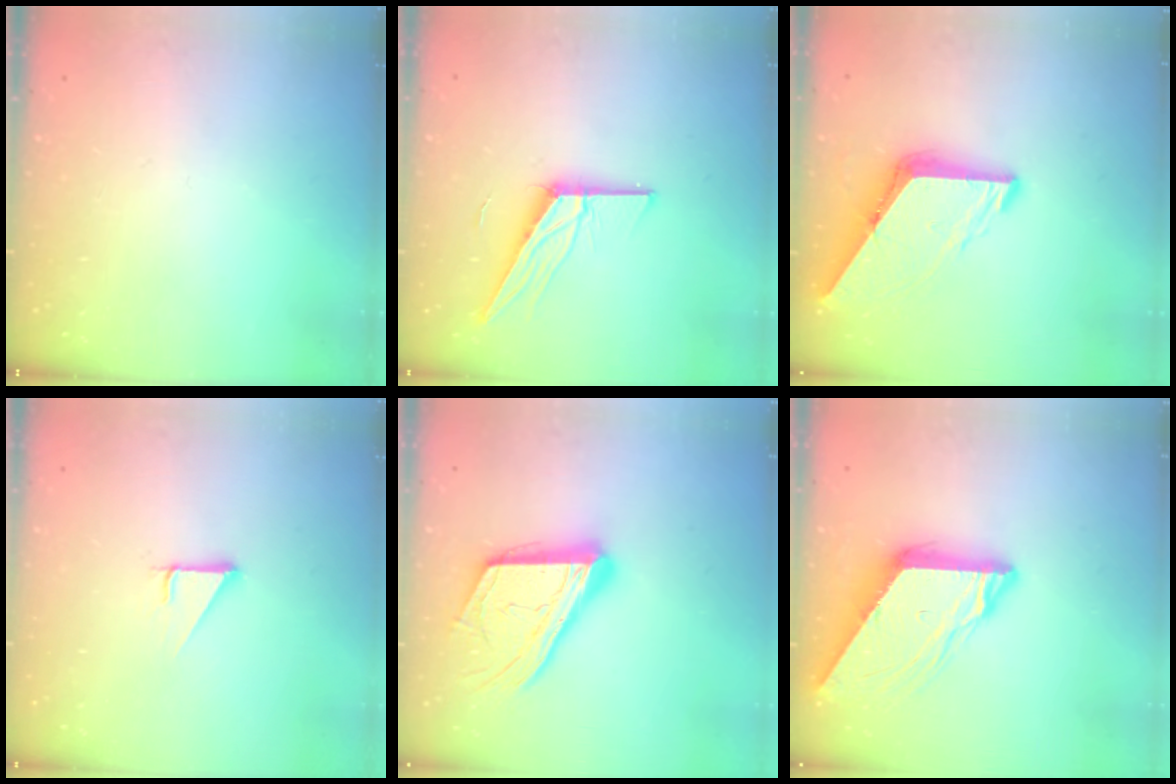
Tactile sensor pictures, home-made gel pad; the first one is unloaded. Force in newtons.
{"total": 12.7, "press": 12.6, "slide": 1.2}
{"total": 9.5, "press": 9.5, "slide": 1.1}
{"total": 2.9, "press": 2.9, "slide": 0.1}
{"total": 21.0, "press": 20.8, "slide": 2.7}
{"total": 10.0, "press": 10.0, "slide": 0.8}